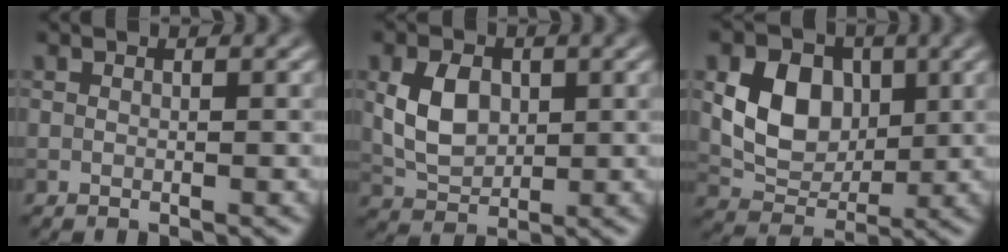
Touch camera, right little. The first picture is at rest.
{"total": 4.3, "force": [0.6, 3.1, 3.0], "torque": [-0.069, -0.001, 0.011]}
{"total": 6.4, "force": [1.1, 4.9, 3.9], "torque": [-0.075, -0.003, 0.021]}